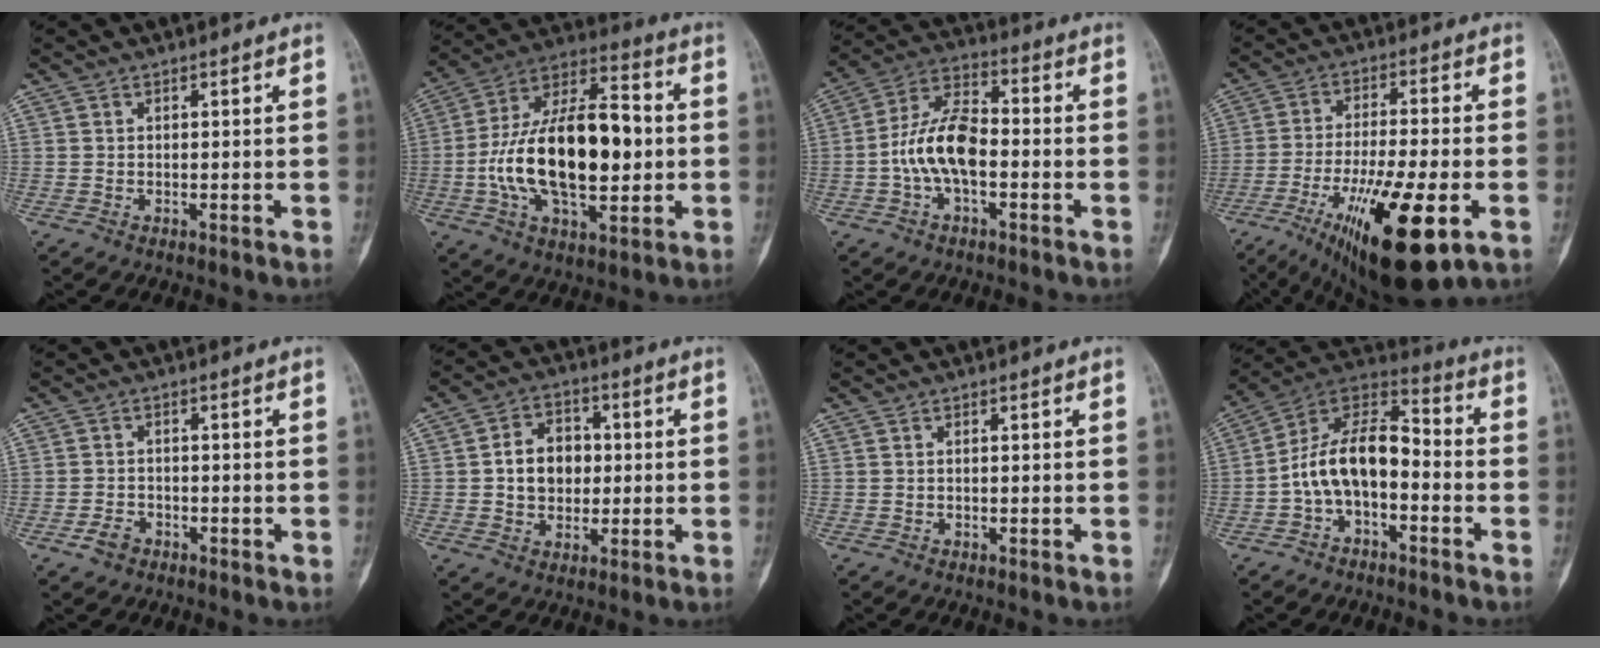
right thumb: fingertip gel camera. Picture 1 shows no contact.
{"total": 24.8, "force": [-1.3, 12.5, 21.3], "torque": [-0.359, 0.029, -0.020]}
{"total": 11.7, "force": [-2.1, 6.0, 9.8], "torque": [-0.190, 0.040, -0.047]}
{"total": 20.2, "force": [-8.1, 5.4, 17.7], "torque": [-0.296, -0.006, -0.121]}
{"total": 2.4, "force": [-1.5, 1.8, 0.7], "torque": [-0.010, 0.012, -0.027]}
{"total": 9.2, "force": [0.4, 7.1, 5.8], "torque": [-0.062, 0.014, 0.002]}
{"total": 0.0}
{"total": 13.5, "force": [-3.1, 7.6, 10.6], "torque": [-0.171, 0.070, -0.065]}